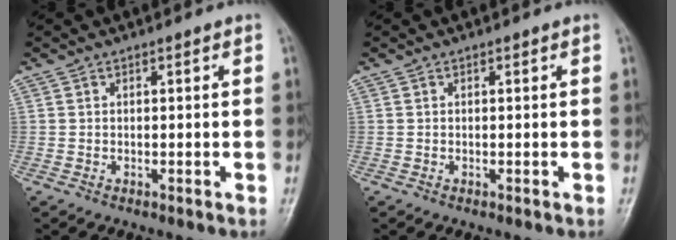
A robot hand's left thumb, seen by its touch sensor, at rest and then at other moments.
{"total": 0.0}